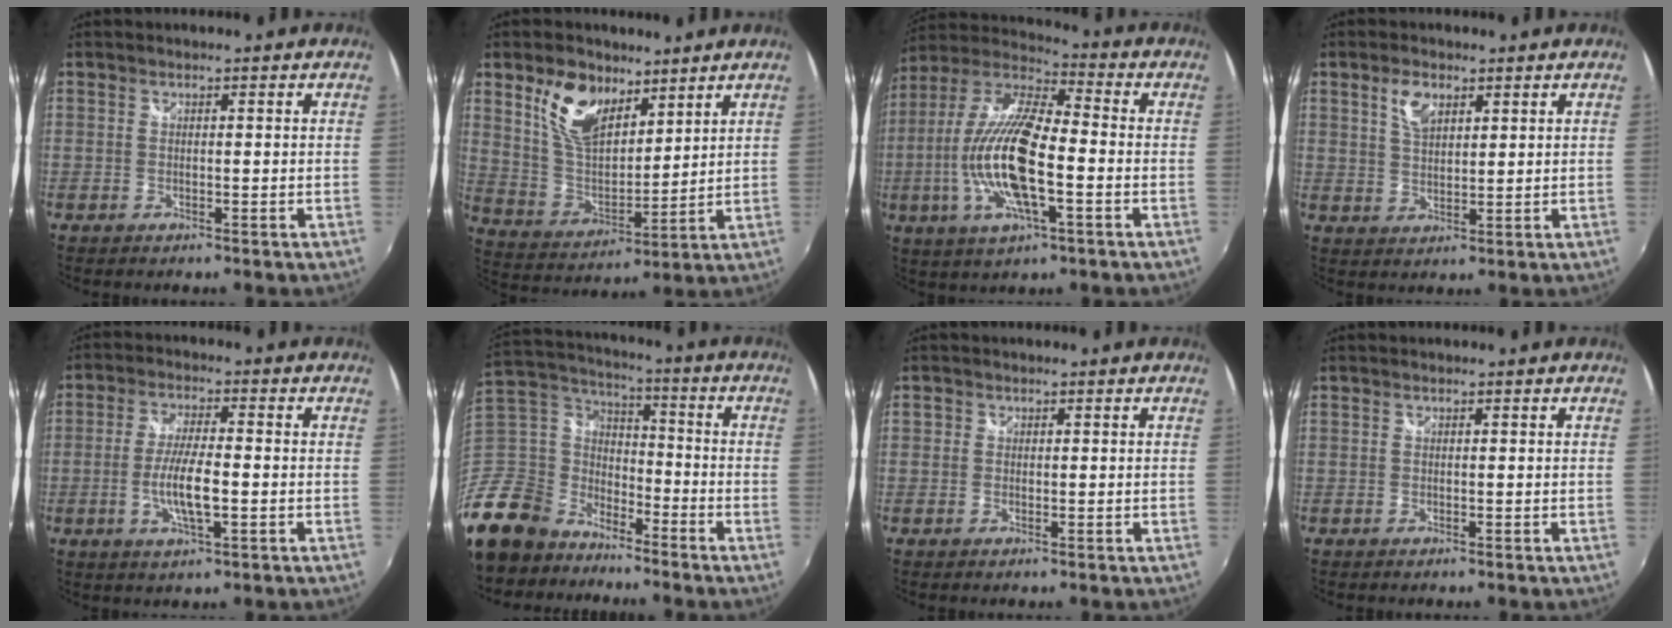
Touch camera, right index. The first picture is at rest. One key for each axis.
{"total": 12.8, "fx": 7.6, "fy": 6.8, "fz": 7.7, "tx": -0.152, "ty": 0.009, "tz": 0.152}
{"total": 18.5, "fx": -3.8, "fy": 5.6, "fz": 17.2, "tx": -0.344, "ty": -0.007, "tz": -0.080}
{"total": 4.9, "fx": 2.5, "fy": 2.6, "fz": 3.3, "tx": -0.057, "ty": 0.007, "tz": 0.047}
{"total": 8.0, "fx": -1.8, "fy": 1.7, "fz": 7.6, "tx": -0.149, "ty": -0.004, "tz": -0.034}
{"total": 19.1, "fx": -13.4, "fy": 12.1, "fz": 6.4, "tx": -0.203, "ty": 0.023, "tz": -0.247}
{"total": 0.6, "fx": 0.0, "fy": 0.6, "fz": 0.2, "tx": -0.004, "ty": 0.000, "tz": -0.003}
{"total": 0.0}